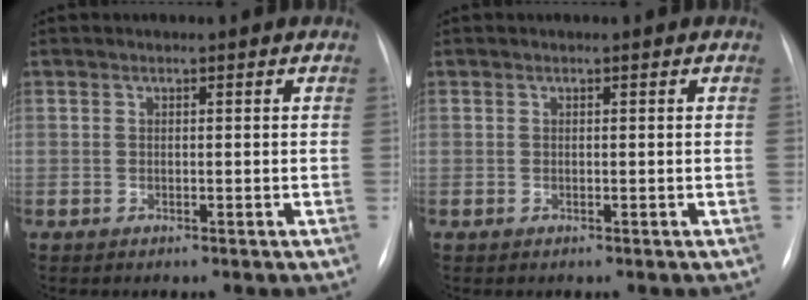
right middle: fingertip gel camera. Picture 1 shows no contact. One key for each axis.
{"total": 0.0}